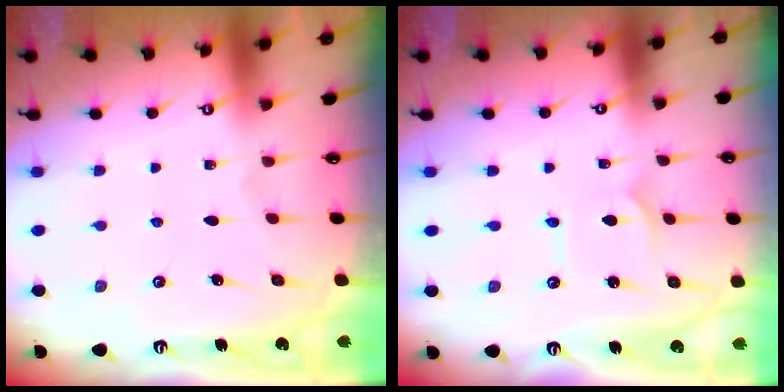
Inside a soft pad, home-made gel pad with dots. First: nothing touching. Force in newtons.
{"total": 1.7, "press": 1.6, "slide": 0.1}